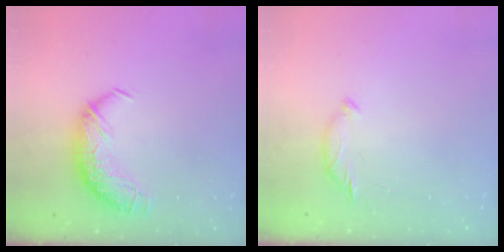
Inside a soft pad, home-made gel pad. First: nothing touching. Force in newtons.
{"total": 6.9, "press": 6.9, "slide": 0.4}